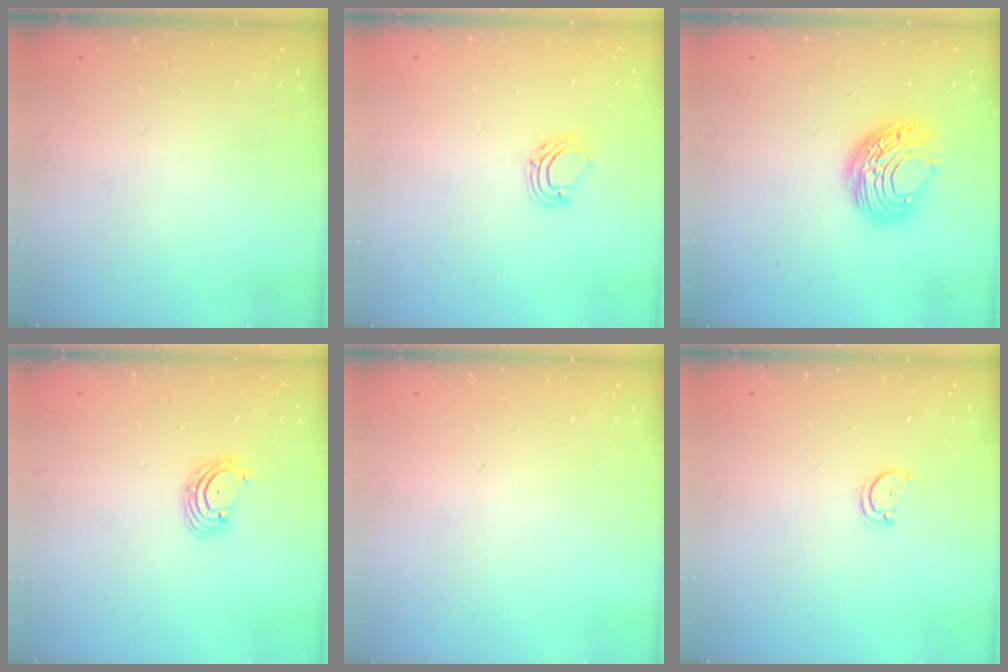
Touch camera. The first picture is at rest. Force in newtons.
{"total": 6.9, "press": 6.8, "slide": 0.9}
{"total": 9.5, "press": 9.5, "slide": 0.5}
{"total": 3.4, "press": 3.3, "slide": 0.5}
{"total": 0.0}
{"total": 2.9, "press": 2.9, "slide": 0.4}